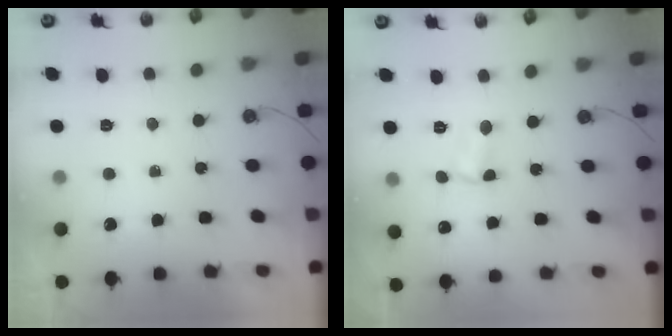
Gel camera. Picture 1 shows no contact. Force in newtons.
{"total": 2.0, "press": 2.0, "slide": 0.3}